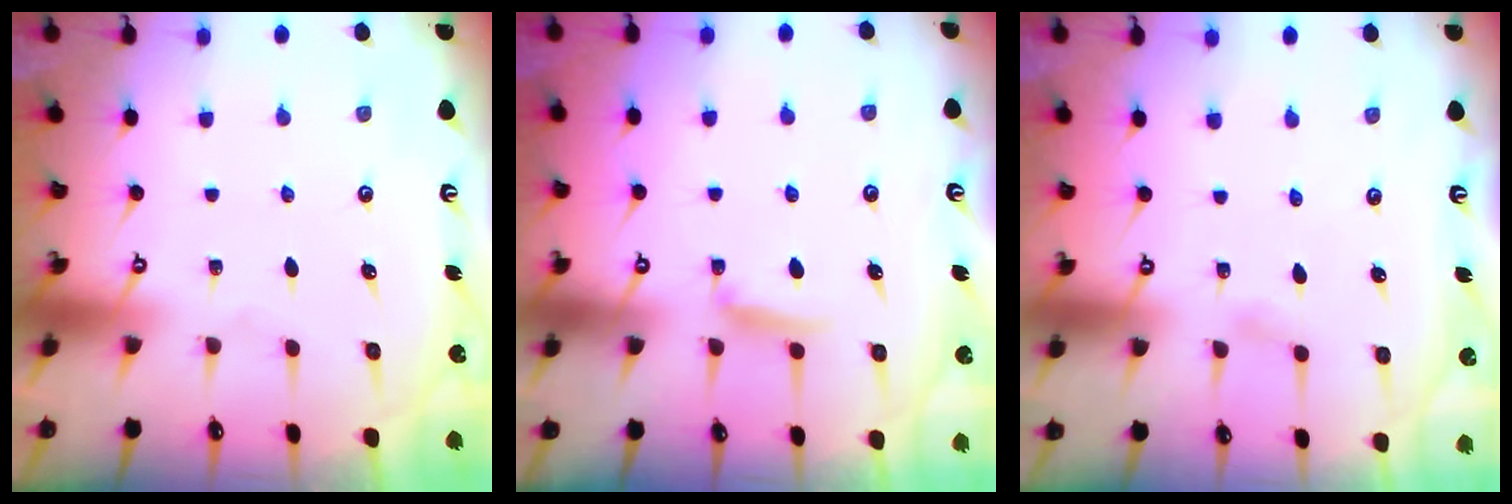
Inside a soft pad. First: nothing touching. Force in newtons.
{"total": 6.5, "press": 6.5, "slide": 1.0}
{"total": 2.0, "press": 2.0, "slide": 0.3}